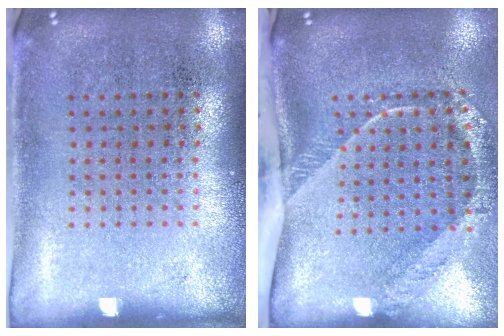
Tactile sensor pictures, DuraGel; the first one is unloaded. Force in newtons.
{"total": 2.7, "press": 1.7, "slide": 2.0}